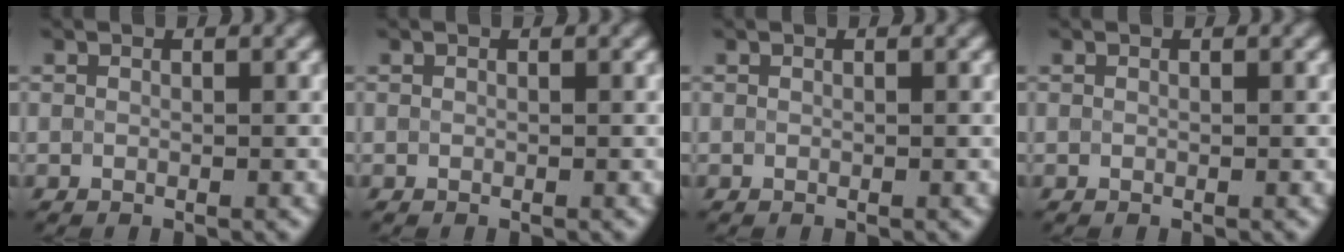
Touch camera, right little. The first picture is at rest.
{"total": 0.0}
{"total": 0.0}
{"total": 0.0}